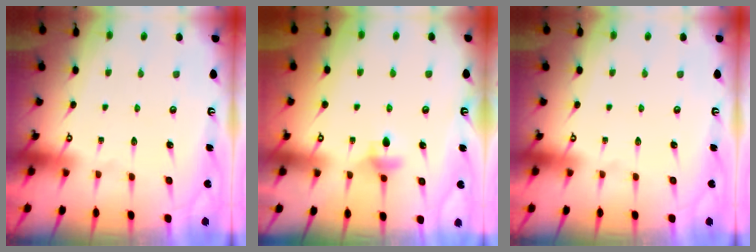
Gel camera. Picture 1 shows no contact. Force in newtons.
{"total": 4.6, "press": 4.6, "slide": 0.8}
{"total": 0.0}